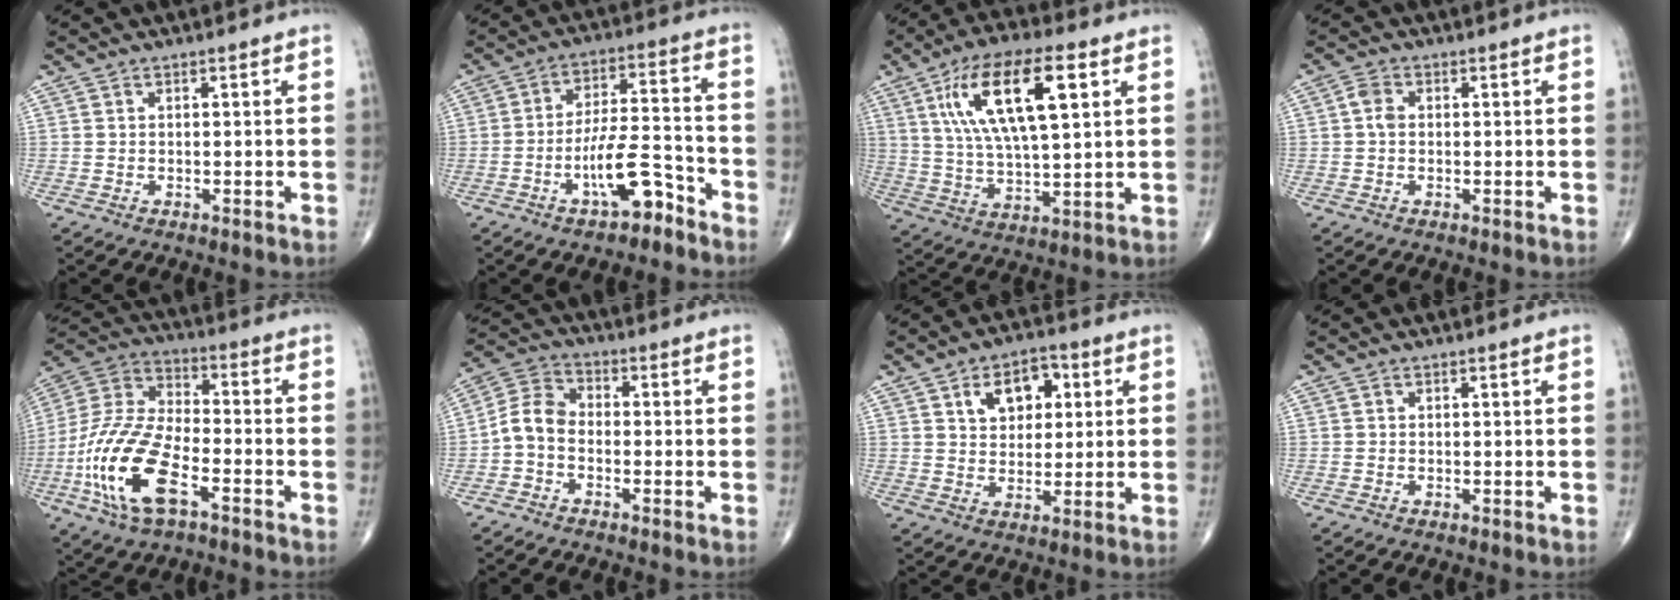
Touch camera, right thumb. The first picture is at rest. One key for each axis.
{"total": 10.2, "fx": -5.9, "fy": 3.5, "fz": 7.6, "tx": -0.126, "ty": 0.056, "tz": -0.098}
{"total": 17.8, "fx": 6.3, "fy": 6.4, "fz": 15.4, "tx": -0.271, "ty": -0.003, "tz": 0.110}
{"total": 2.5, "fx": 0.1, "fy": 1.8, "fz": 1.8, "tx": -0.033, "ty": 0.005, "tz": -0.003}
{"total": 18.9, "fx": -7.4, "fy": 8.5, "fz": 15.2, "tx": -0.317, "ty": 0.030, "tz": -0.140}
{"total": 6.0, "fx": -1.8, "fy": 4.1, "fz": 3.9, "tx": -0.069, "ty": 0.027, "tz": -0.053}
{"total": 9.0, "fx": 3.2, "fy": 6.0, "fz": 5.9, "tx": -0.053, "ty": -0.004, "tz": 0.047}
{"total": 0.0}